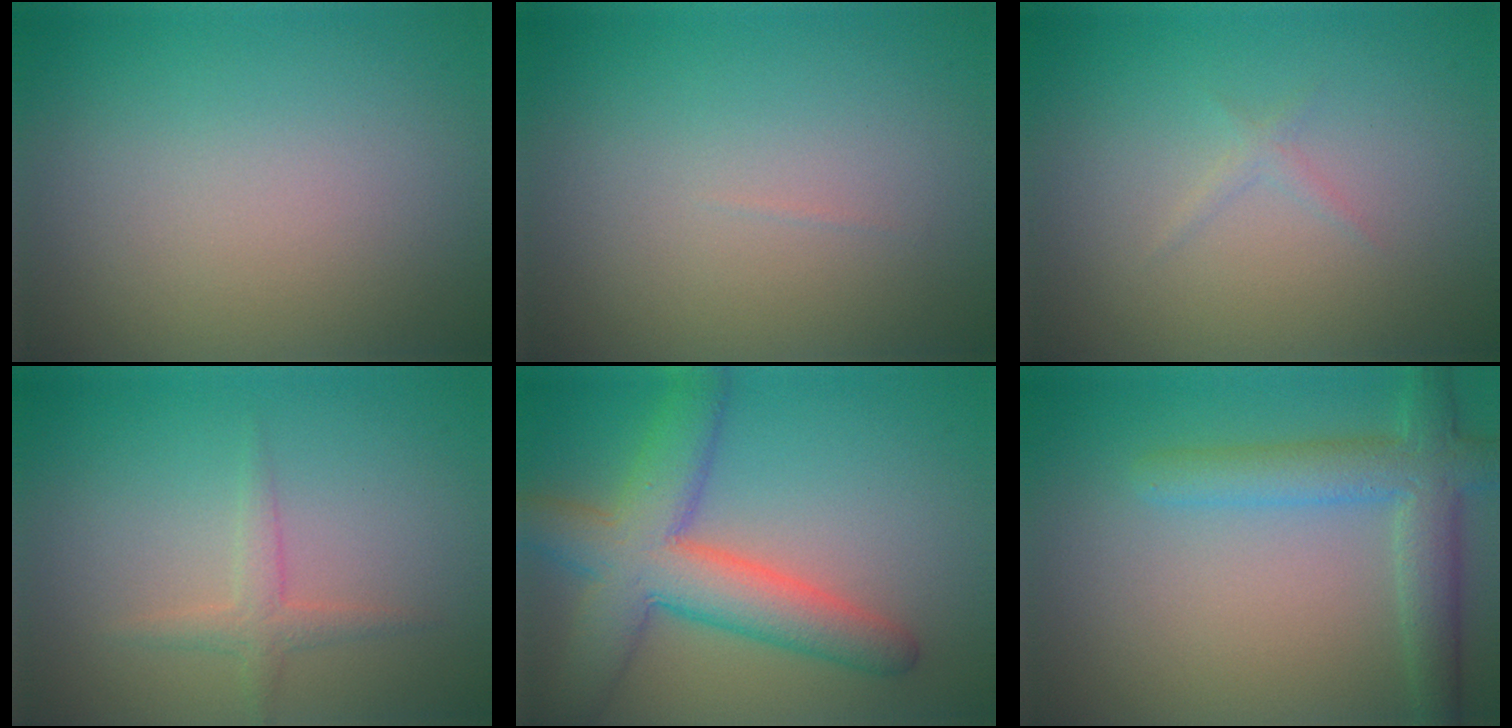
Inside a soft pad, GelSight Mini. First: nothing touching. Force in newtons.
{"total": 0.0}
{"total": 0.7, "press": 0.7, "slide": 0.0}
{"total": 1.7, "press": 1.7, "slide": 0.0}
{"total": 7.8, "press": 7.8, "slide": 0.3}
{"total": 4.5, "press": 4.5, "slide": 0.4}